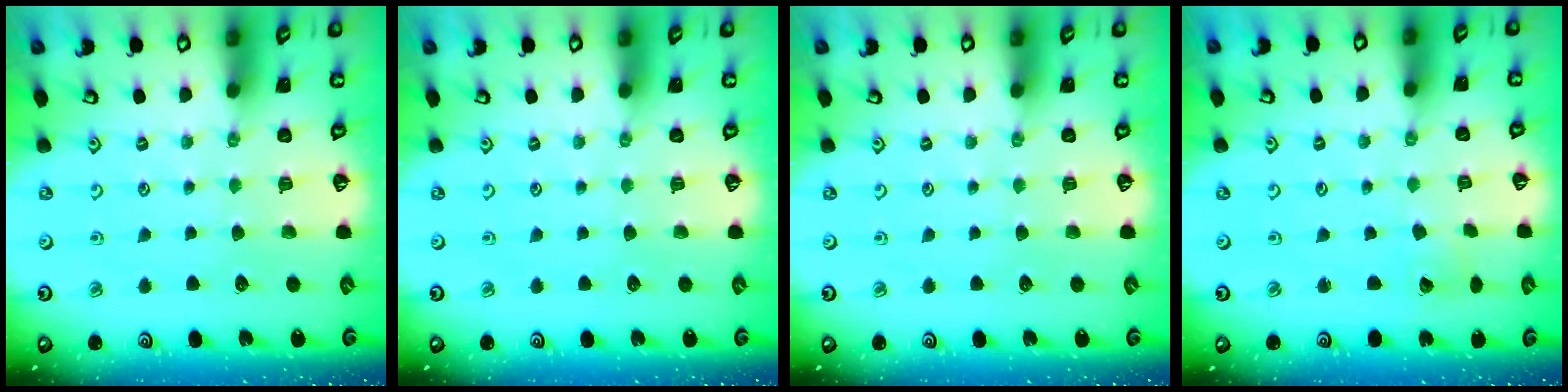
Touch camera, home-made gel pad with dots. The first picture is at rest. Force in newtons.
{"total": 0.0}
{"total": 0.0}
{"total": 2.4, "press": 2.4, "slide": 0.2}